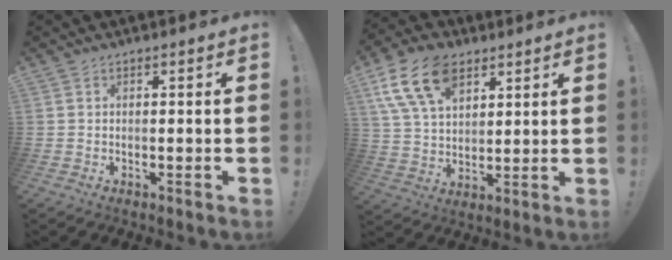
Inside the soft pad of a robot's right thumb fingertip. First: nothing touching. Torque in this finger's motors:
{"motor_torque": [0.56, 0.59, 0.56, -0.19, 0.26]}